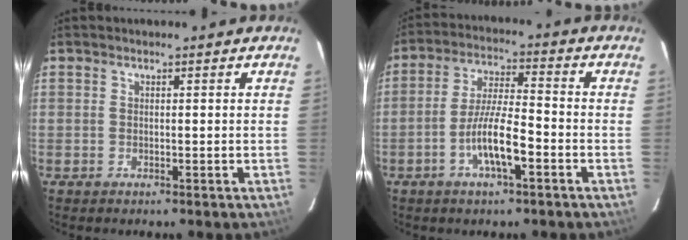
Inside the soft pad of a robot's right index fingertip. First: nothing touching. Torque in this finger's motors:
{"motor_torque": [0.94, -0.63, 0.77, 0.19]}